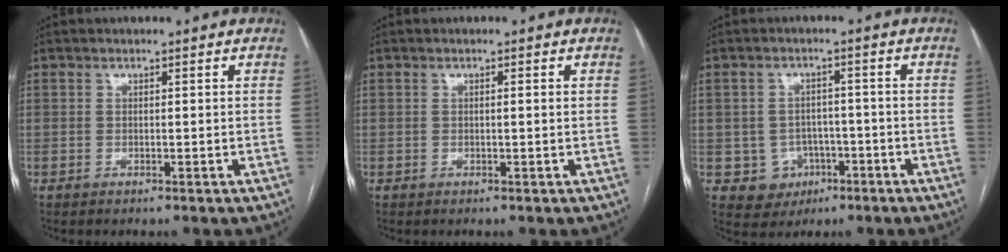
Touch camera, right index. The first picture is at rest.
{"total": 0.7, "force": [0.1, 0.0, 0.6], "torque": [-0.010, 0.001, 0.001]}
{"total": 5.4, "force": [-2.1, 4.9, 0.9], "torque": [-0.006, 0.012, -0.020]}